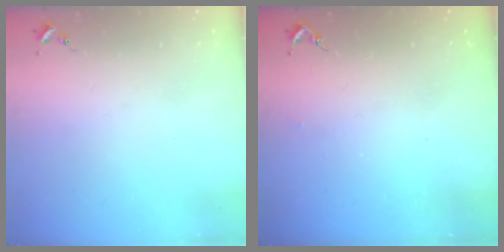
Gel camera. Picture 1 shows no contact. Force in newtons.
{"total": 2.6, "press": 2.5, "slide": 0.3}